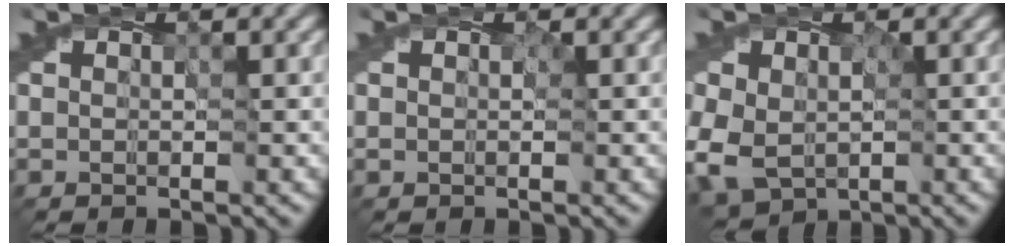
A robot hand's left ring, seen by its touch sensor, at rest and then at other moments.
{"total": 0.0}
{"total": 7.5, "force": [-1.7, 5.8, 4.5], "torque": [-0.104, -0.014, -0.033]}